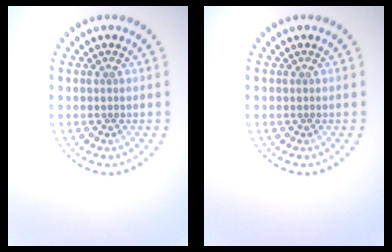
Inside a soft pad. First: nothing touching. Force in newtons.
{"total": 0.0}